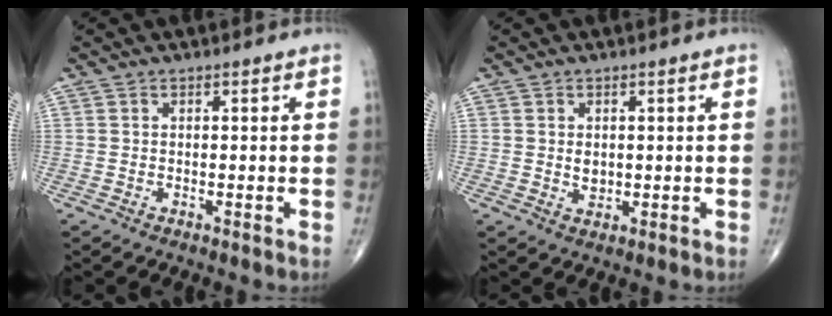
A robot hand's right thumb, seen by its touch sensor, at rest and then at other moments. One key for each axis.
{"total": 2.1, "fx": 0.3, "fy": 1.5, "fz": 1.4, "tx": -0.016, "ty": -0.004, "tz": 0.009}